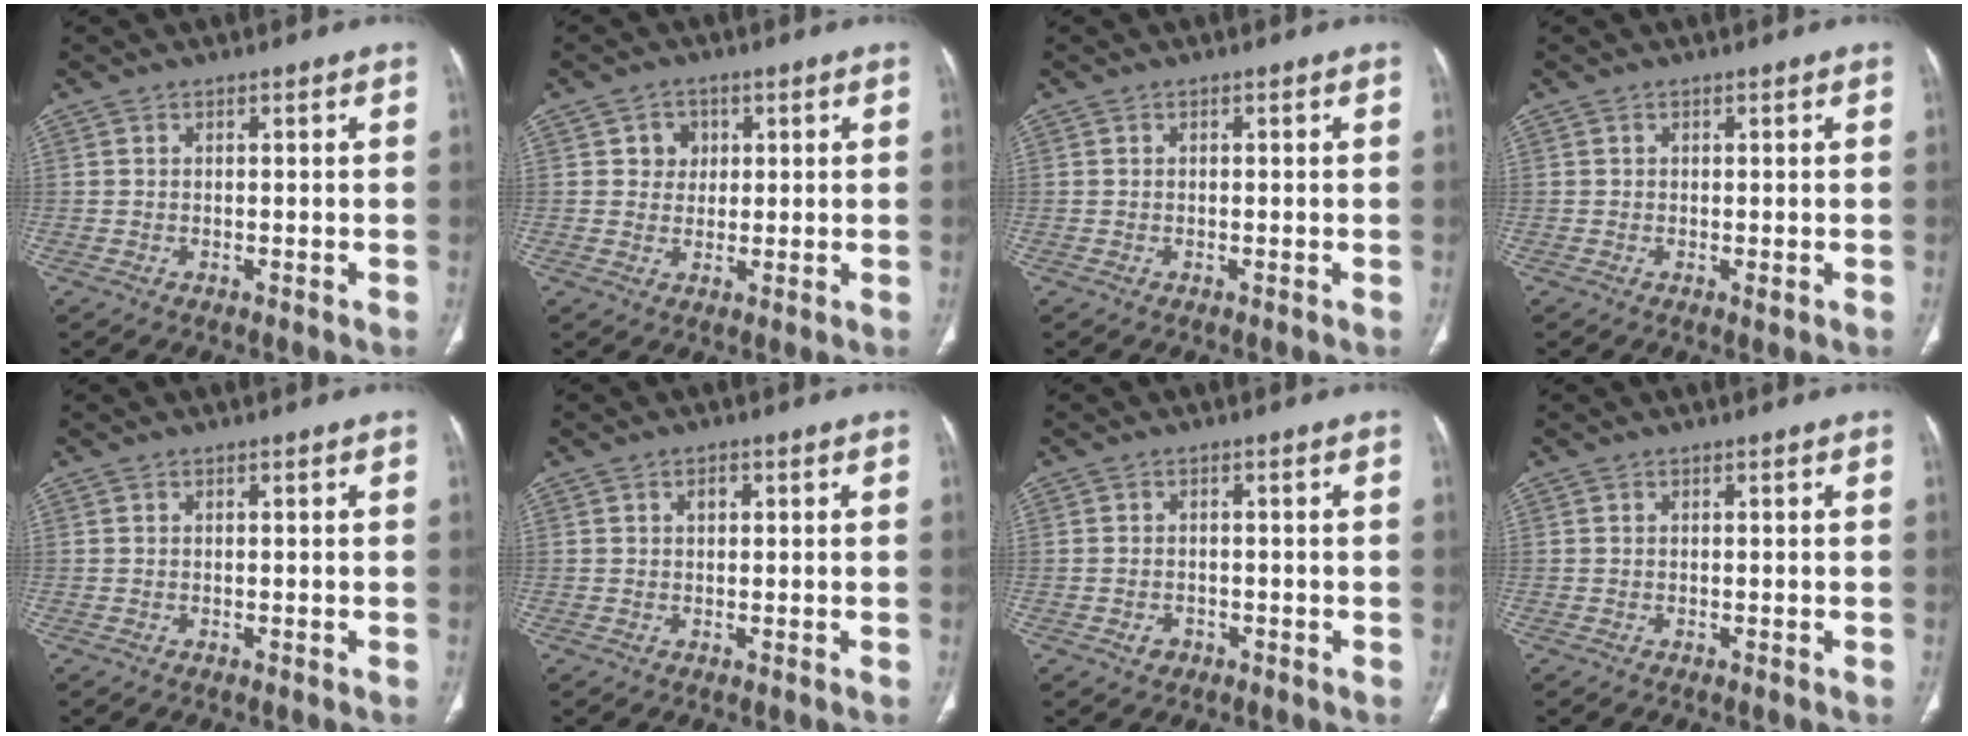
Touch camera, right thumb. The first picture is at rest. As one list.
[{"total": 4.0, "force": [0.8, 3.5, 1.7], "torque": [-0.005, 0.004, 0.010]}, {"total": 0.0}, {"total": 0.7, "force": [0.0, 0.4, 0.5], "torque": [-0.008, -0.003, 0.000]}, {"total": 0.0}, {"total": 1.5, "force": [0.5, 1.0, 0.9], "torque": [-0.012, 0.002, 0.007]}, {"total": 2.0, "force": [-0.9, 1.6, 0.8], "torque": [-0.011, 0.009, -0.009]}, {"total": 0.0}]